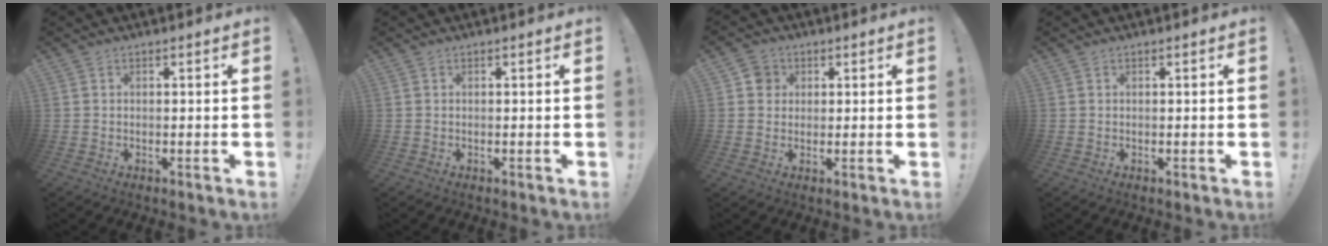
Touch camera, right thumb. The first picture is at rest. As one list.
[{"total": 0.0}, {"total": 4.5, "force": [1.1, 4.1, 1.3], "torque": [-0.018, 0.008, 0.021]}, {"total": 0.0}]